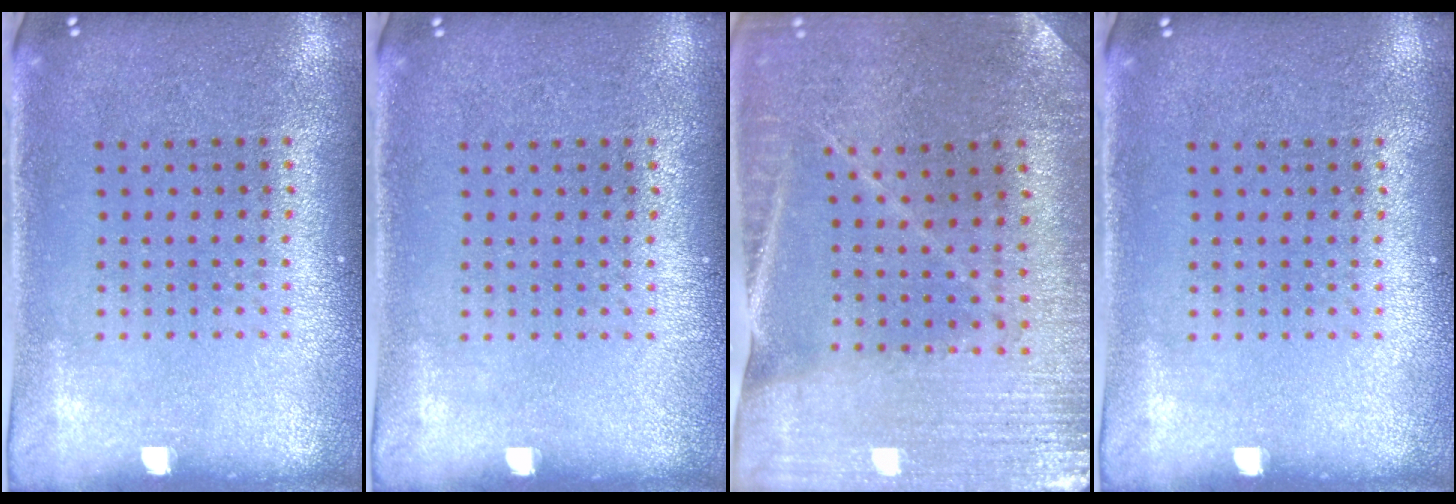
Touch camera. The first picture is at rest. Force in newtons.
{"total": 0.0}
{"total": 1.4, "press": 1.4, "slide": 0.2}
{"total": 0.0}